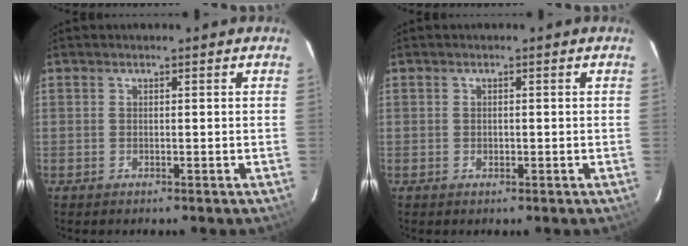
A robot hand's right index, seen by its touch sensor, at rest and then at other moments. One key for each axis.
{"total": 0.8, "fx": -0.2, "fy": 0.7, "fz": 0.3, "tx": -0.003, "ty": 0.000, "tz": -0.002}